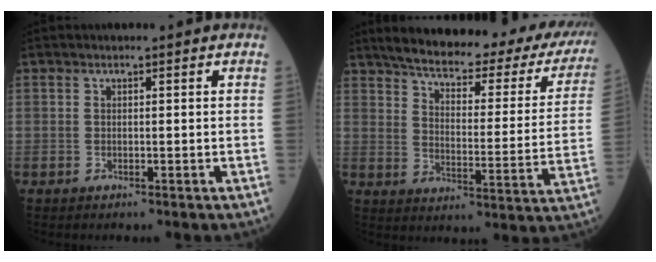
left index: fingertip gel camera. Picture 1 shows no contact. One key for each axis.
{"total": 29.2, "fx": 24.7, "fy": 6.9, "fz": 13.9, "tx": -0.203, "ty": -0.032, "tz": 0.296}